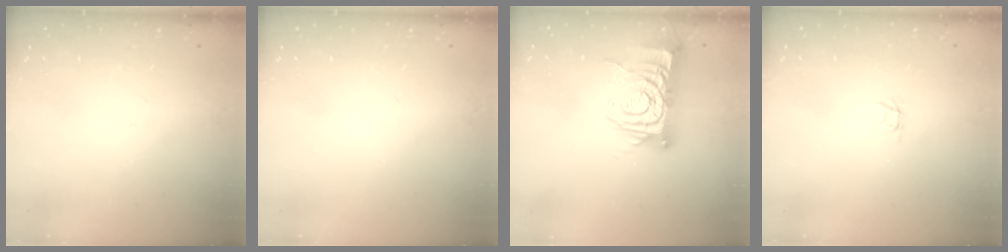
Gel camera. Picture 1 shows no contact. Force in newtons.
{"total": 0.0}
{"total": 11.5, "press": 11.4, "slide": 1.4}
{"total": 1.8, "press": 1.8, "slide": 0.1}